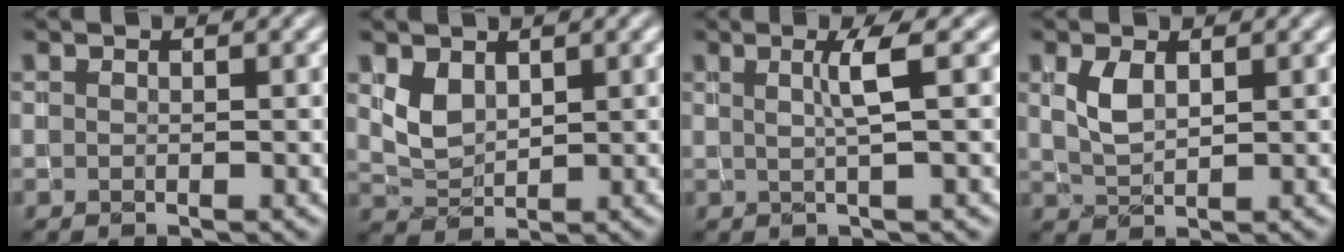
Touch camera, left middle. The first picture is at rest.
{"total": 2.3, "force": [1.0, 1.5, 1.4], "torque": [-0.035, -0.006, 0.028]}
{"total": 2.4, "force": [0.2, 0.4, 2.4], "torque": [-0.038, 0.001, 0.000]}
{"total": 2.4, "force": [0.7, 1.2, 1.9], "torque": [-0.049, 0.001, 0.019]}